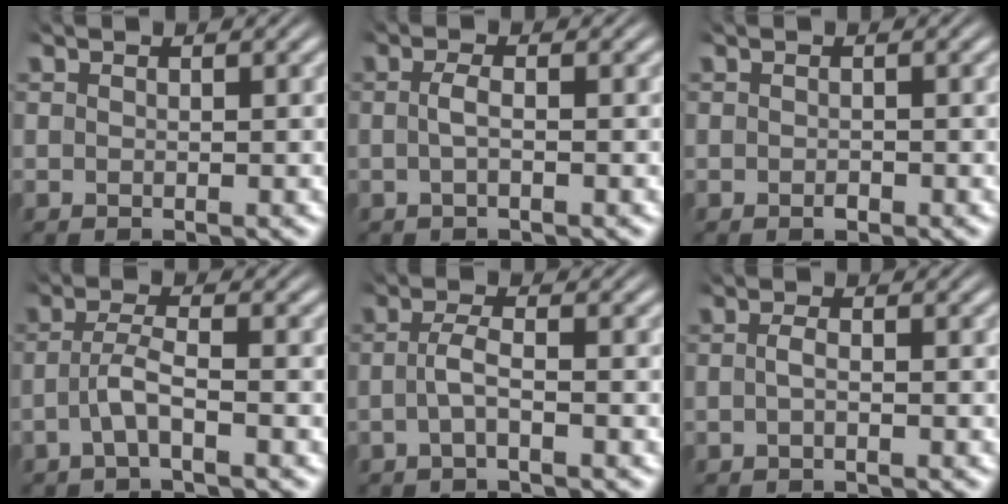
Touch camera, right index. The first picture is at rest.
{"total": 1.4, "force": [-0.5, -0.1, 1.3], "torque": [-0.031, -0.006, -0.007]}
{"total": 0.6, "force": [-0.5, 0.1, 0.3], "torque": [-0.005, -0.006, -0.006]}
{"total": 2.7, "force": [-1.7, 0.3, 2.1], "torque": [-0.045, -0.003, -0.030]}
{"total": 2.0, "force": [-1.1, 0.0, 1.7], "torque": [-0.039, -0.003, -0.018]}
{"total": 1.1, "force": [-0.6, -0.1, 0.9], "torque": [-0.023, -0.007, -0.008]}